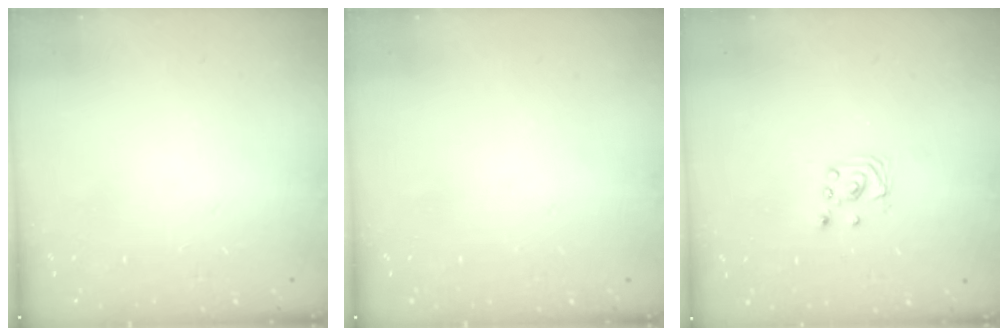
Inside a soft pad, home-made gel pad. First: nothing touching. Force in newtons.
{"total": 0.0}
{"total": 2.2, "press": 2.2, "slide": 0.2}